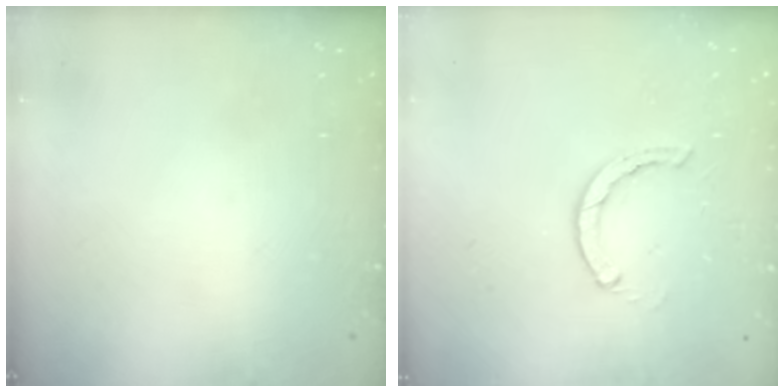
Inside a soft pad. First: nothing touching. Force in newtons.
{"total": 2.8, "press": 2.7, "slide": 0.4}